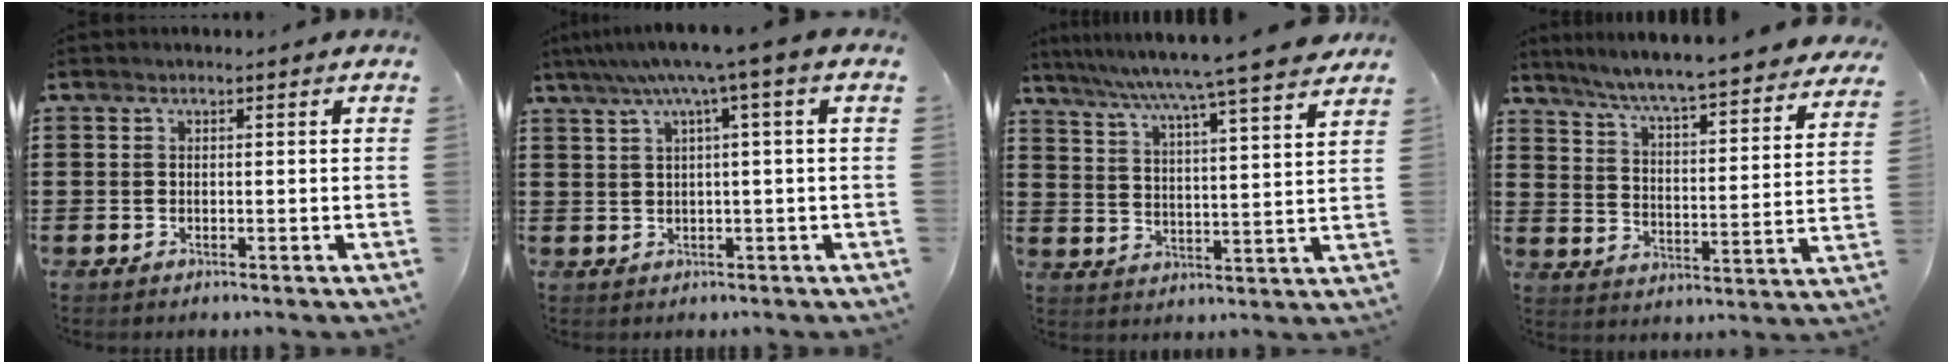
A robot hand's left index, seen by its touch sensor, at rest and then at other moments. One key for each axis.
{"total": 5.6, "fx": 2.3, "fy": -0.8, "fz": 5.1, "tx": -0.103, "ty": -0.007, "tz": 0.035}
{"total": 7.4, "fx": 6.5, "fy": -1.4, "fz": 3.3, "tx": -0.088, "ty": -0.049, "tz": 0.104}
{"total": 5.6, "fx": 5.2, "fy": -0.7, "fz": 2.0, "tx": -0.063, "ty": -0.047, "tz": 0.082}